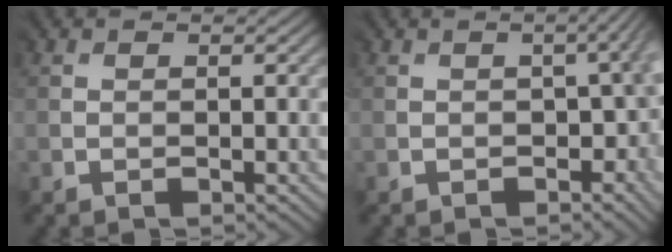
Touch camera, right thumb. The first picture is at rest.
{"total": 7.2, "force": [-1.5, 3.5, 6.2], "torque": [-0.038, -0.006, -0.009]}